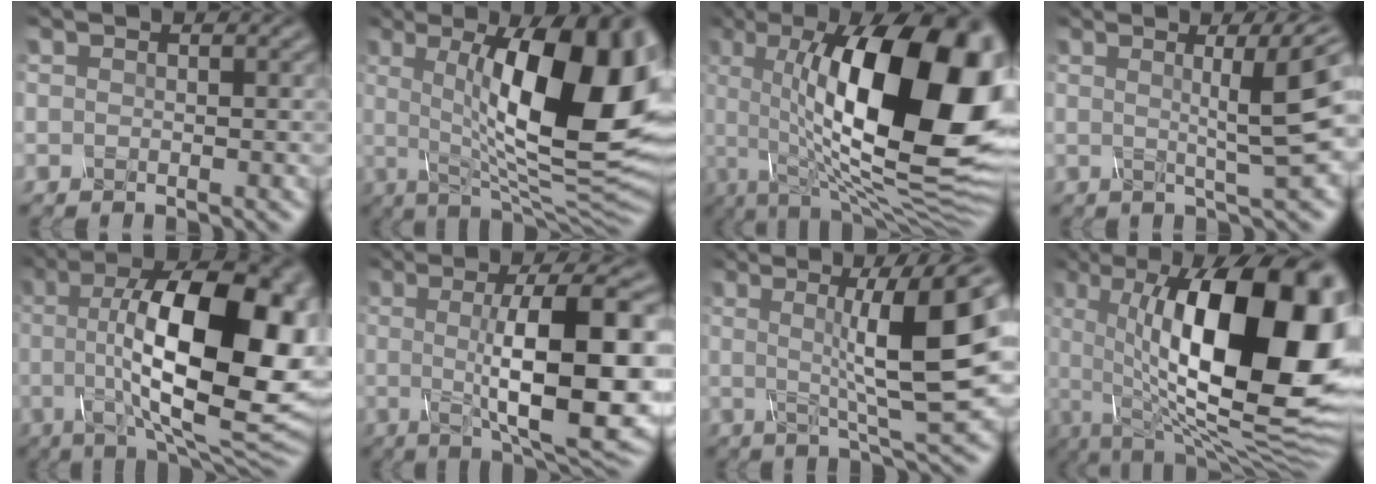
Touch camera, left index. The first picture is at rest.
{"total": 15.7, "force": [2.1, 4.8, 14.8], "torque": [-0.194, 0.002, 0.027]}
{"total": 19.7, "force": [2.3, 7.9, 18.0], "torque": [-0.251, 0.014, 0.037]}
{"total": 9.2, "force": [2.1, 1.9, 8.7], "torque": [-0.085, 0.026, 0.031]}
{"total": 17.4, "force": [1.1, 6.2, 16.2], "torque": [-0.218, 0.012, 0.012]}
{"total": 12.9, "force": [-0.2, 3.3, 12.5], "torque": [-0.167, -0.002, -0.003]}
{"total": 10.0, "force": [1.3, 1.7, 9.8], "torque": [-0.122, 0.011, 0.019]}
{"total": 19.7, "force": [2.5, 8.6, 17.5], "torque": [-0.251, 0.005, 0.046]}